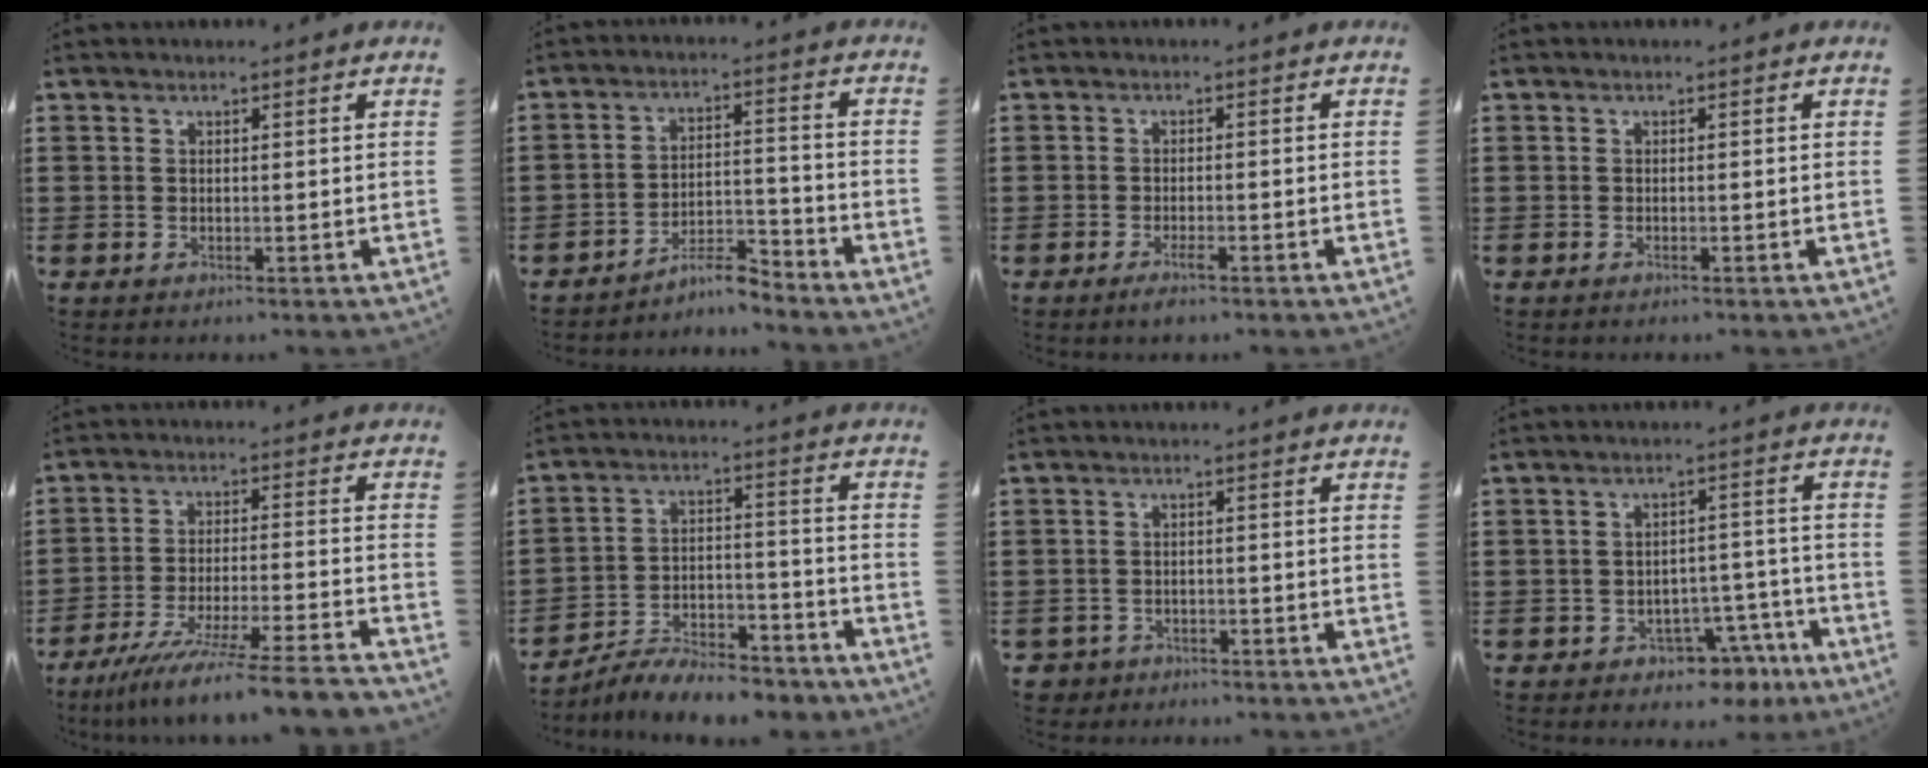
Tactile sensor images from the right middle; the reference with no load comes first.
{"total": 5.4, "force": [-5.2, 0.5, 1.3], "torque": [-0.031, 0.005, -0.107]}
{"total": 1.7, "force": [-1.1, 0.2, 1.3], "torque": [-0.030, -0.006, -0.022]}
{"total": 0.0}
{"total": 9.7, "force": [-8.5, -0.9, 4.5], "torque": [-0.076, -0.002, -0.165]}
{"total": 7.6, "force": [-7.2, 1.4, 1.8], "torque": [-0.025, 0.019, -0.138]}
{"total": 2.3, "force": [-2.1, 0.9, -0.1], "torque": [-0.006, 0.000, -0.048]}
{"total": 4.3, "force": [-3.8, 1.8, 1.1], "torque": [-0.023, 0.016, -0.075]}